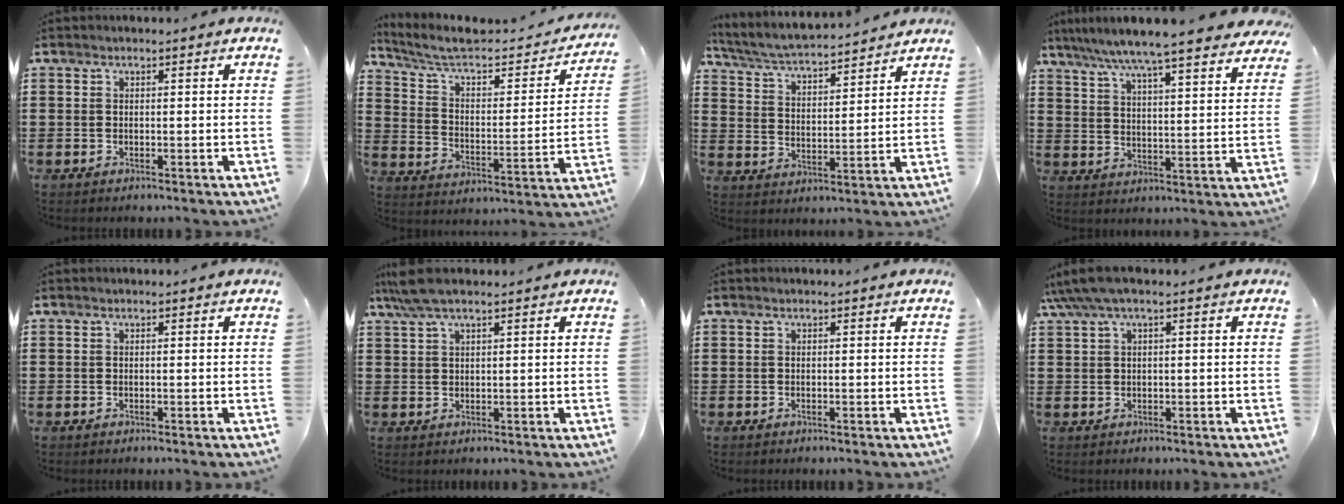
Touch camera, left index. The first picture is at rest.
{"total": 7.1, "force": [5.8, 1.8, 3.6], "torque": [-0.096, -0.036, 0.096]}
{"total": 4.8, "force": [4.5, 0.0, 1.5], "torque": [-0.050, -0.032, 0.074]}
{"total": 7.0, "force": [6.2, -0.5, 3.2], "torque": [-0.087, -0.039, 0.102]}
{"total": 0.0}
{"total": 4.7, "force": [3.2, 0.9, 3.3], "torque": [-0.070, 0.006, 0.060]}
{"total": 0.0}
{"total": 2.7, "force": [1.2, 0.4, 2.4], "torque": [-0.062, -0.004, 0.016]}